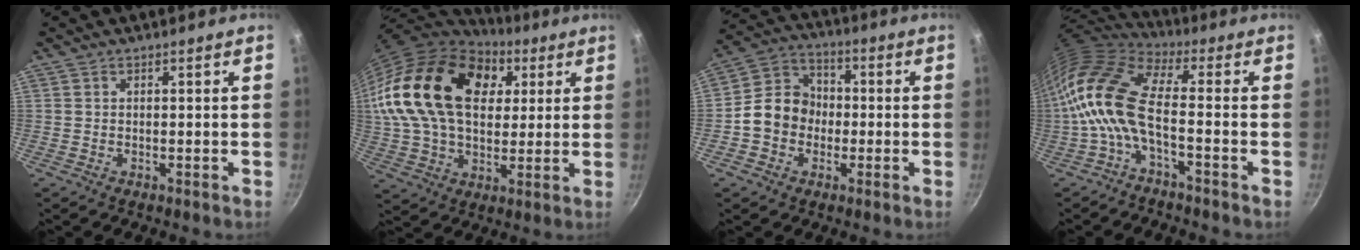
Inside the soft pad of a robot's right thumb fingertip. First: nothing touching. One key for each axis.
{"total": 28.7, "fx": 7.9, "fy": 18.6, "fz": 20.3, "tx": -0.359, "ty": 0.011, "tz": 0.132}
{"total": 10.5, "fx": -1.6, "fy": 9.0, "fz": 5.1, "tx": -0.053, "ty": 0.031, "tz": -0.047}
{"total": 14.3, "fx": -2.7, "fy": 6.0, "fz": 12.7, "tx": -0.257, "ty": 0.029, "tz": -0.069}